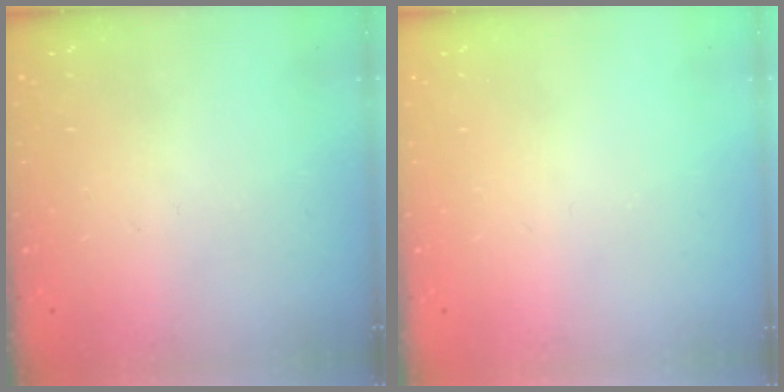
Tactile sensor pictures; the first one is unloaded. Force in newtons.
{"total": 0.0}